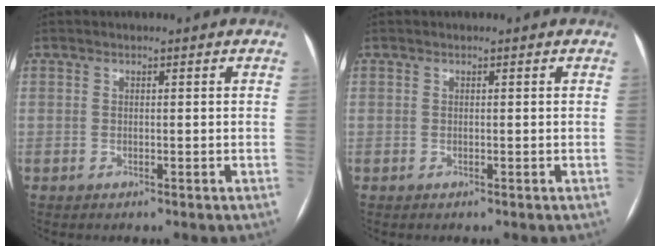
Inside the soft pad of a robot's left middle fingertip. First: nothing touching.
{"total": 0.0}